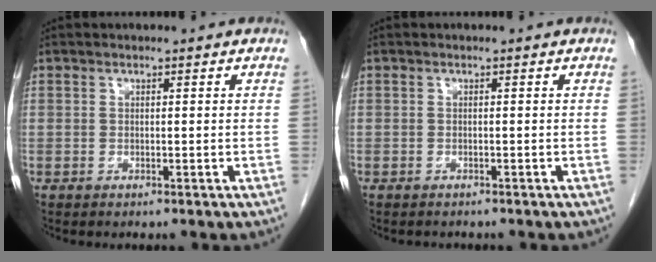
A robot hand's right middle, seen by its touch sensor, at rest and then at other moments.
{"total": 1.1, "force": [-1.0, 0.4, 0.1], "torque": [-0.008, -0.001, -0.013]}